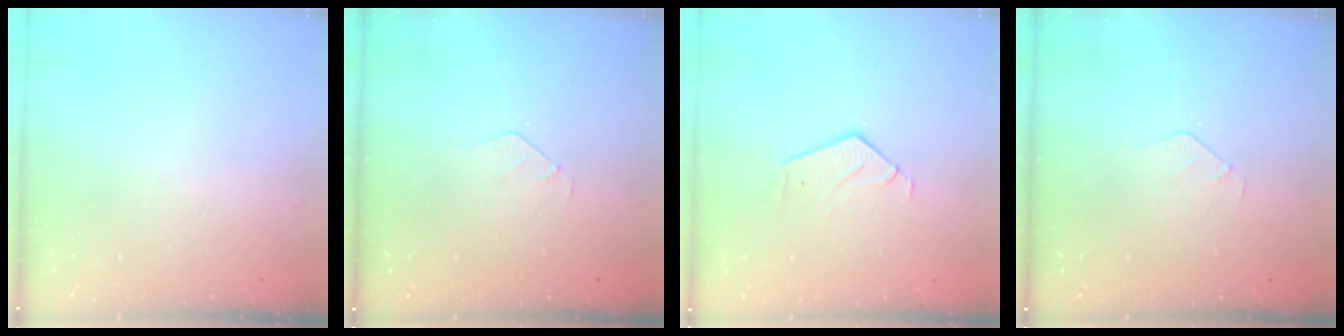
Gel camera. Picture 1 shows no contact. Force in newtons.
{"total": 2.8, "press": 2.8, "slide": 0.1}
{"total": 2.9, "press": 2.9, "slide": 0.2}
{"total": 2.8, "press": 2.8, "slide": 0.1}